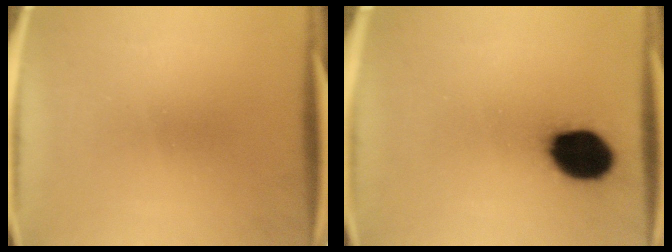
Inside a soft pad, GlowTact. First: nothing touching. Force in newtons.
{"total": 14.2}